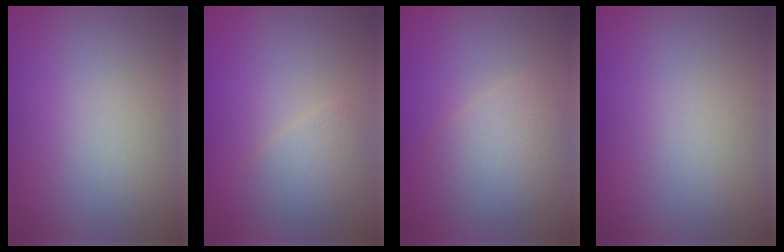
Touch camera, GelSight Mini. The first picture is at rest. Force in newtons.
{"total": 2.1, "press": 2.1, "slide": 0.0}
{"total": 3.2, "press": 3.2, "slide": 0.1}
{"total": 0.0}